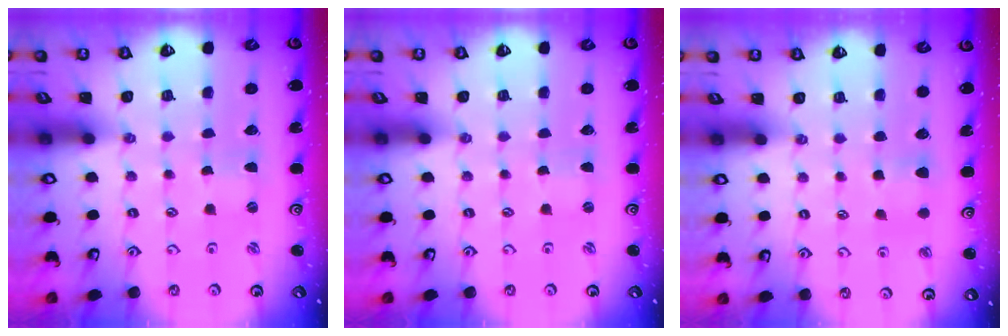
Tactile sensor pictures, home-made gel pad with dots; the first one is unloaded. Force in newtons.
{"total": 0.0}
{"total": 4.5, "press": 4.4, "slide": 0.7}